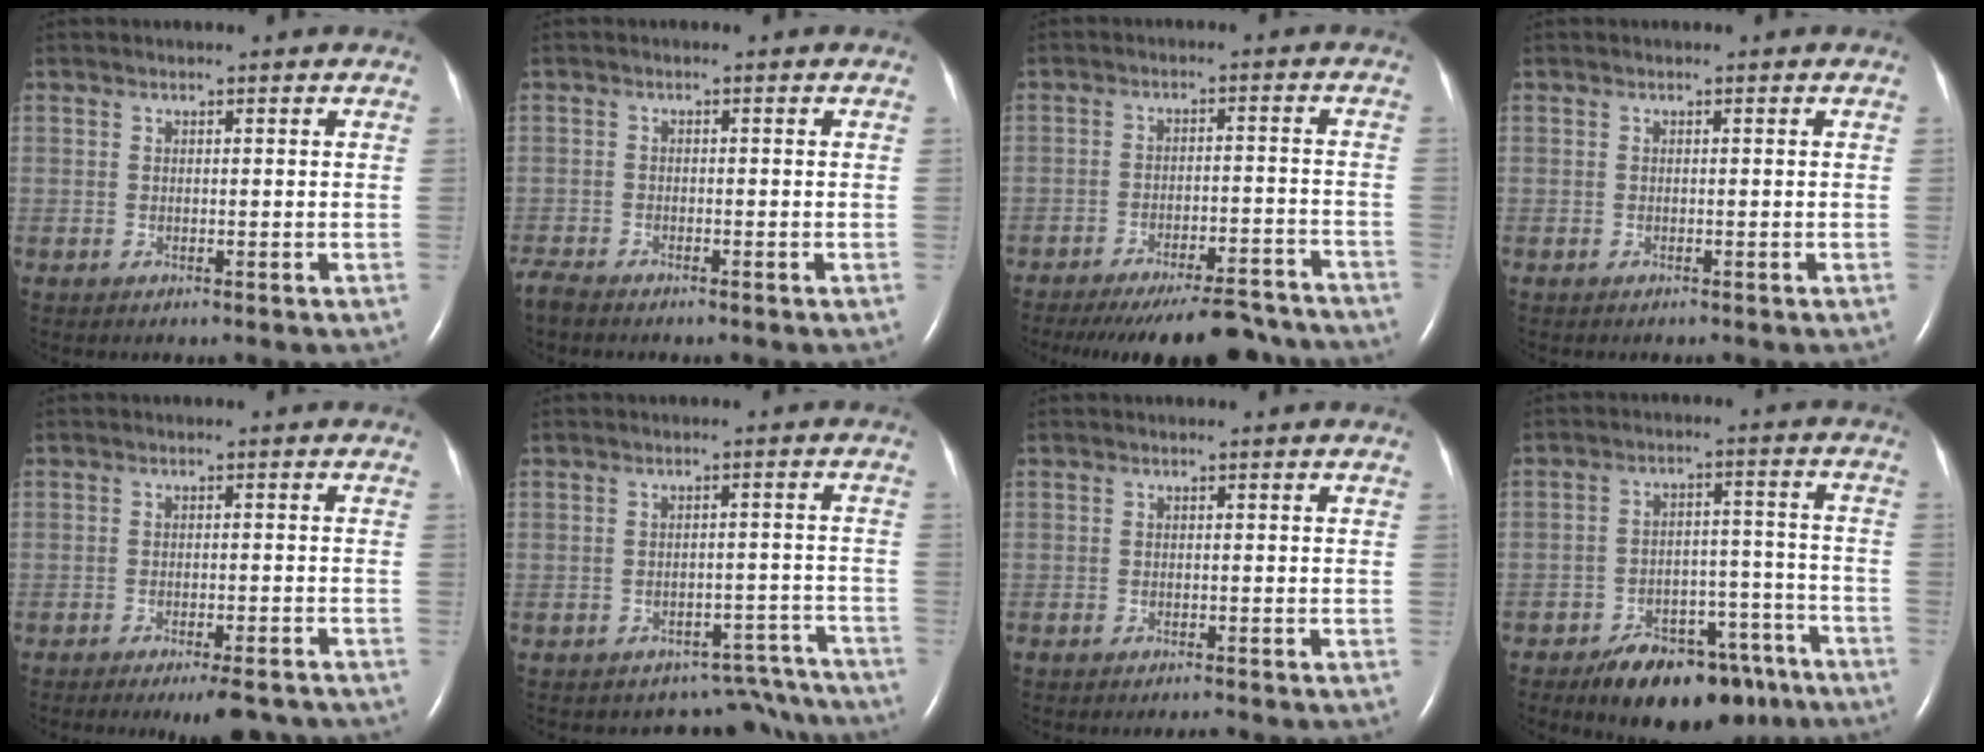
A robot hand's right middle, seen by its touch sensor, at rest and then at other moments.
{"total": 2.8, "force": [-2.6, 0.6, 1.1], "torque": [-0.020, -0.007, -0.044]}
{"total": 17.8, "force": [-16.2, 3.1, 6.6], "torque": [-0.078, -0.011, -0.217]}
{"total": 0.0}
{"total": 7.0, "force": [-5.8, 1.2, 3.7], "torque": [-0.036, -0.007, -0.080]}
{"total": 9.5, "force": [-9.0, 3.1, -0.7], "torque": [0.032, 0.042, -0.095]}
{"total": 0.9, "force": [-0.9, 0.0, 0.3], "torque": [-0.010, -0.004, -0.013]}
{"total": 14.6, "force": [-11.2, 6.3, 7.0], "torque": [-0.073, 0.033, -0.161]}